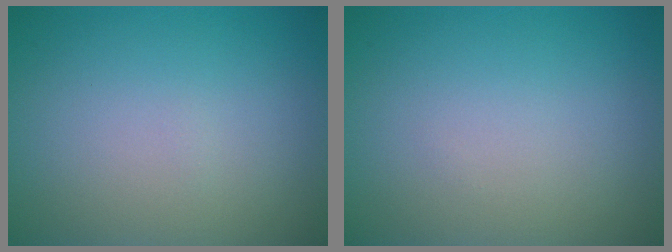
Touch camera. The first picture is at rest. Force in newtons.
{"total": 0.0}